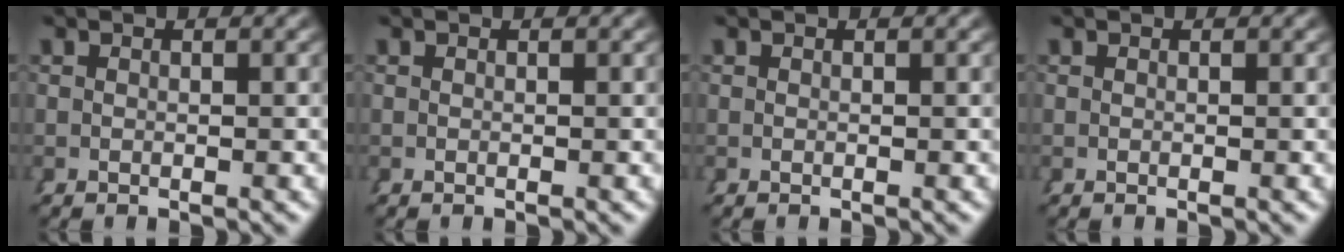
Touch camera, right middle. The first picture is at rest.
{"total": 0.0}
{"total": 0.0}
{"total": 0.0}